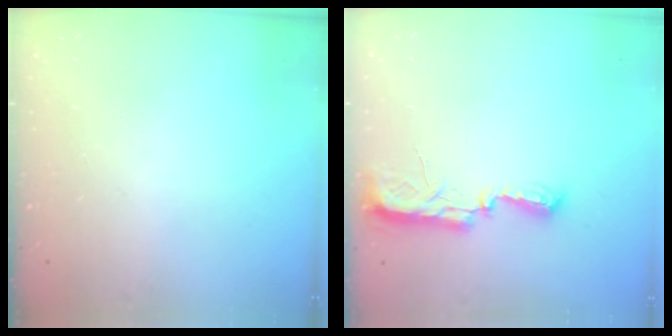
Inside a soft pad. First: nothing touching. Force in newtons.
{"total": 7.7, "press": 7.7, "slide": 0.7}